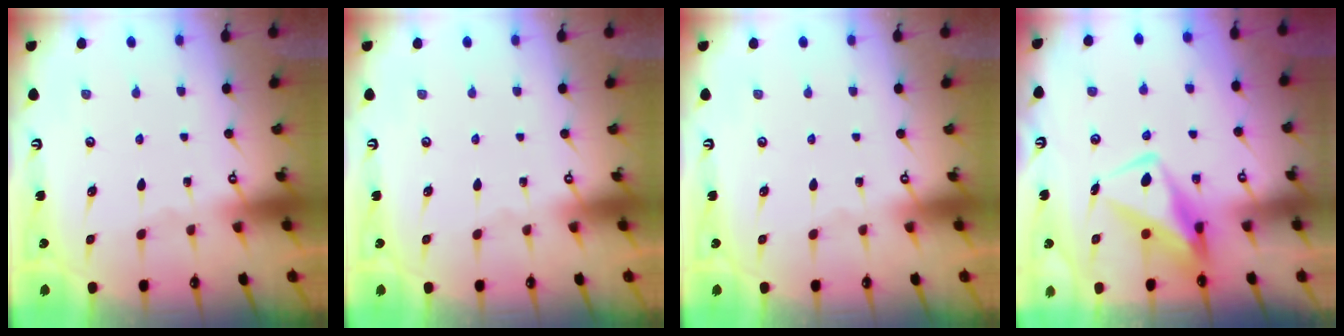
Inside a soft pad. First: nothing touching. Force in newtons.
{"total": 0.0}
{"total": 0.0}
{"total": 10.4, "press": 10.4, "slide": 1.1}